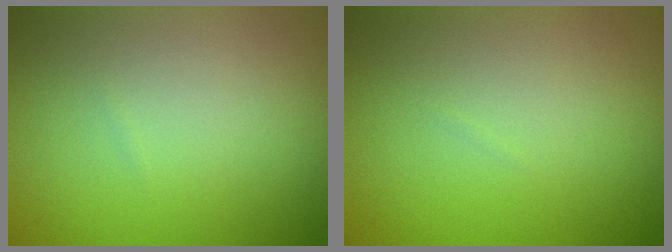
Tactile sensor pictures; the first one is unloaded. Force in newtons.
{"total": 0.0}